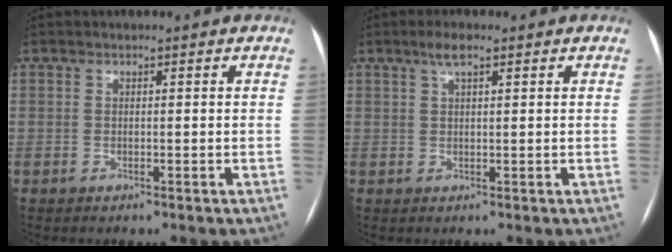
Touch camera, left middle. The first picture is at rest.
{"total": 2.7, "force": [1.7, 0.5, 2.1], "torque": [-0.042, 0.009, 0.032]}